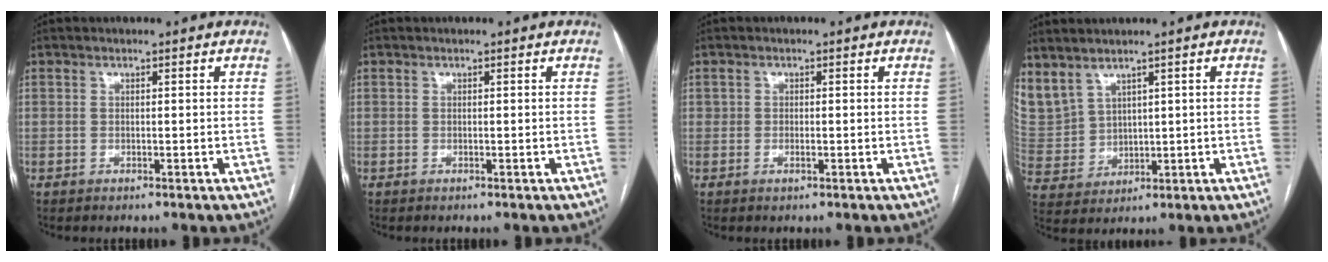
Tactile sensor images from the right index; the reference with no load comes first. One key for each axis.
{"total": 0.0}
{"total": 0.8, "fx": -0.3, "fy": 0.3, "fz": 0.7, "tx": -0.013, "ty": -0.001, "tz": -0.005}
{"total": 11.2, "fx": 7.0, "fy": 7.2, "fz": 4.9, "tx": -0.156, "ty": 0.012, "tz": 0.171}